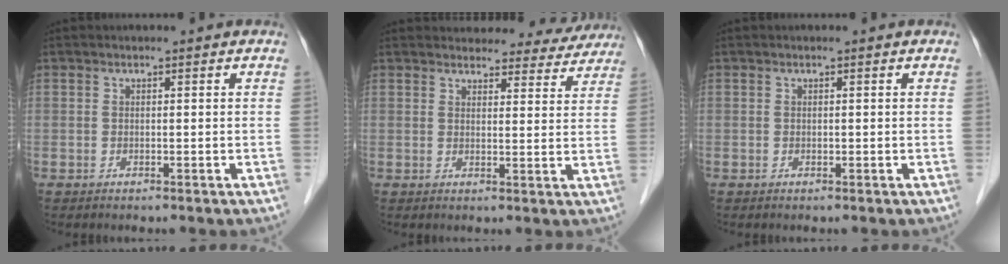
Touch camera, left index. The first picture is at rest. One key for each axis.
{"total": 15.4, "fx": 14.5, "fy": 4.3, "fz": 2.7, "tx": -0.006, "ty": 0.001, "tz": 0.157}
{"total": 0.0}